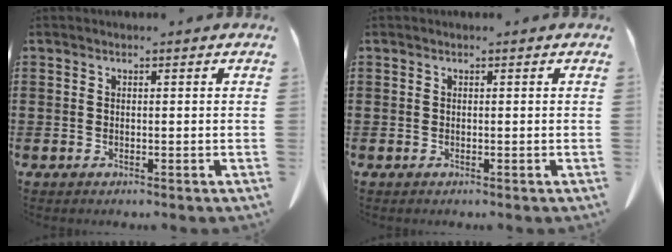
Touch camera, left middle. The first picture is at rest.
{"total": 0.0}